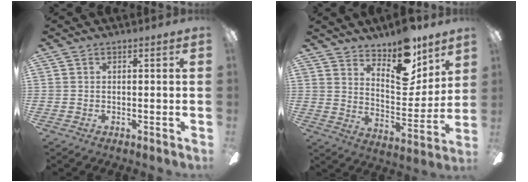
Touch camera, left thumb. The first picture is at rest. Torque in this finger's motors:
{"motor_torque": [0.22, 0.20, 0.20, -0.09, 0.04]}